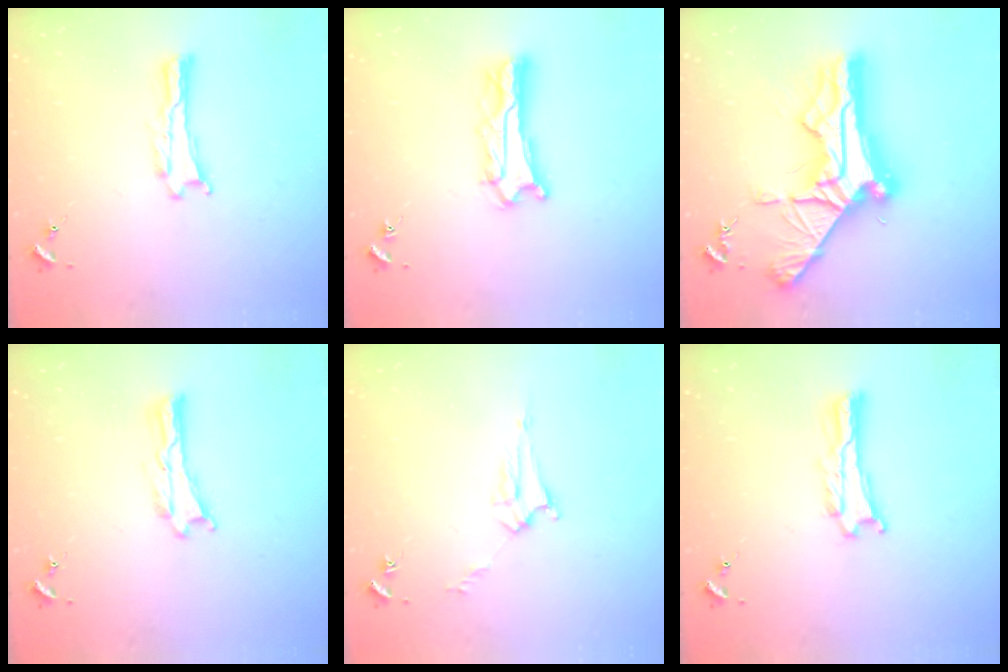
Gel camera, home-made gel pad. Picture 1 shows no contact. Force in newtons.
{"total": 5.0, "press": 4.9, "slide": 0.5}
{"total": 14.5, "press": 14.5, "slide": 1.5}
{"total": 0.0}
{"total": 3.8, "press": 3.8, "slide": 0.3}
{"total": 1.0, "press": 1.0, "slide": 0.2}